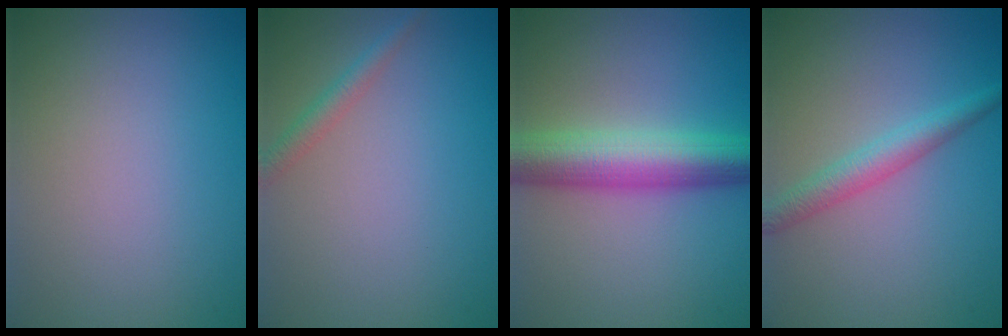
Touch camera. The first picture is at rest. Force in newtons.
{"total": 1.6, "press": 1.6, "slide": 0.1}
{"total": 7.0, "press": 7.0, "slide": 0.1}
{"total": 2.7, "press": 2.7, "slide": 0.1}